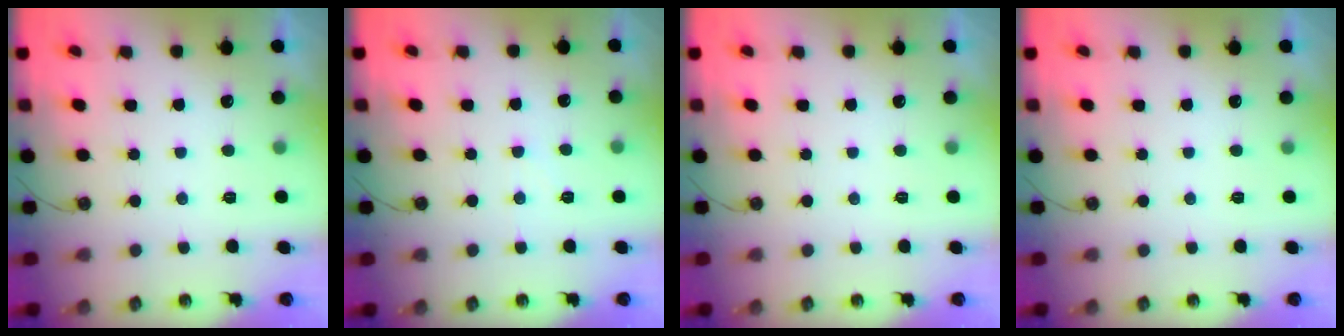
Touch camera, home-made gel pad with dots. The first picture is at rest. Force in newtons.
{"total": 2.4, "press": 2.4, "slide": 0.5}
{"total": 0.0}
{"total": 0.0}